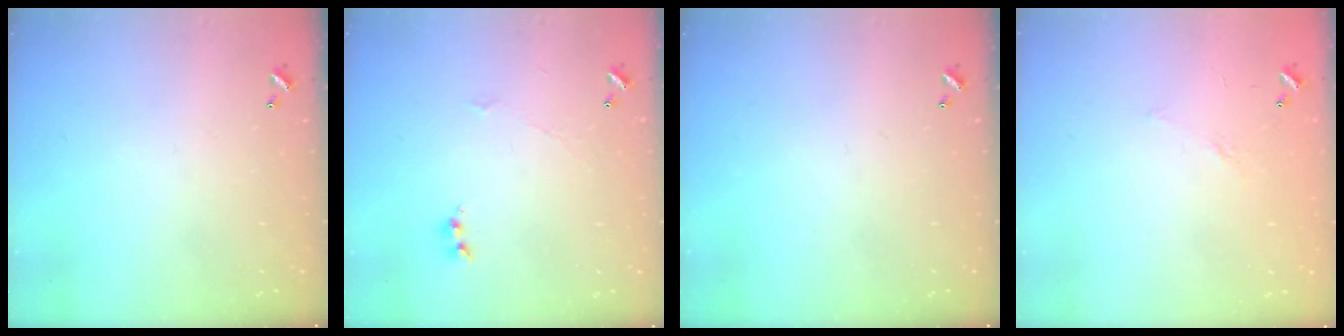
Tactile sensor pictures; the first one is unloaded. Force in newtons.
{"total": 1.2, "press": 1.1, "slide": 0.4}
{"total": 0.0}
{"total": 4.9, "press": 4.8, "slide": 0.9}